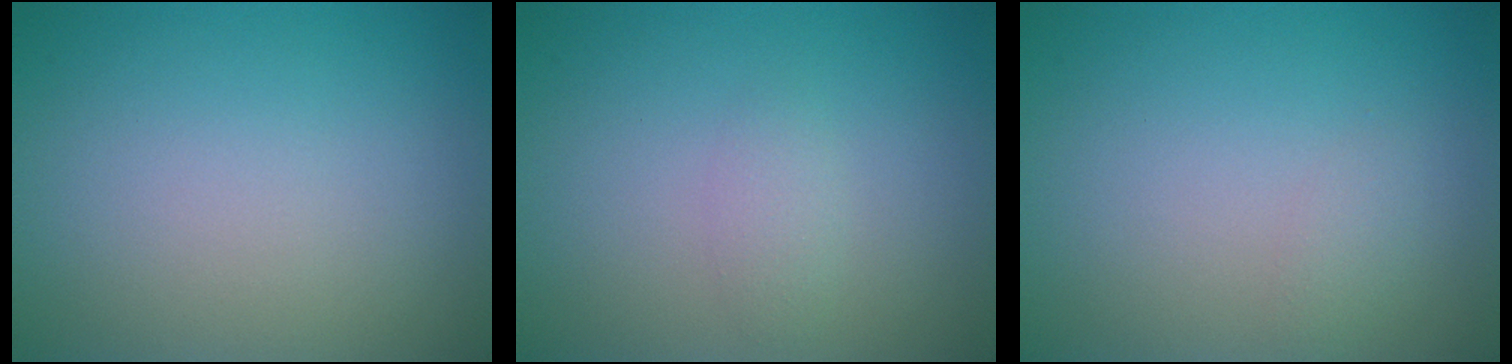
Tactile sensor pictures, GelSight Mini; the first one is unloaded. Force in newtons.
{"total": 1.1, "press": 1.1, "slide": 0.0}
{"total": 0.8, "press": 0.8, "slide": 0.0}